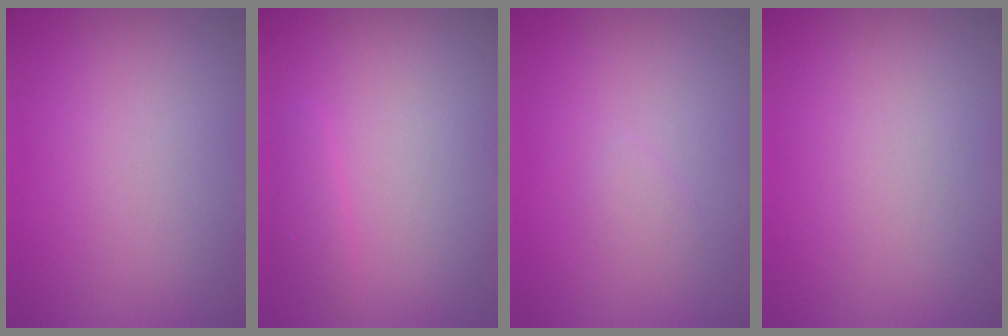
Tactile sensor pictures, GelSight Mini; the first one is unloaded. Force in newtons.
{"total": 1.2, "press": 1.2, "slide": 0.1}
{"total": 0.7, "press": 0.7, "slide": 0.1}
{"total": 0.0}